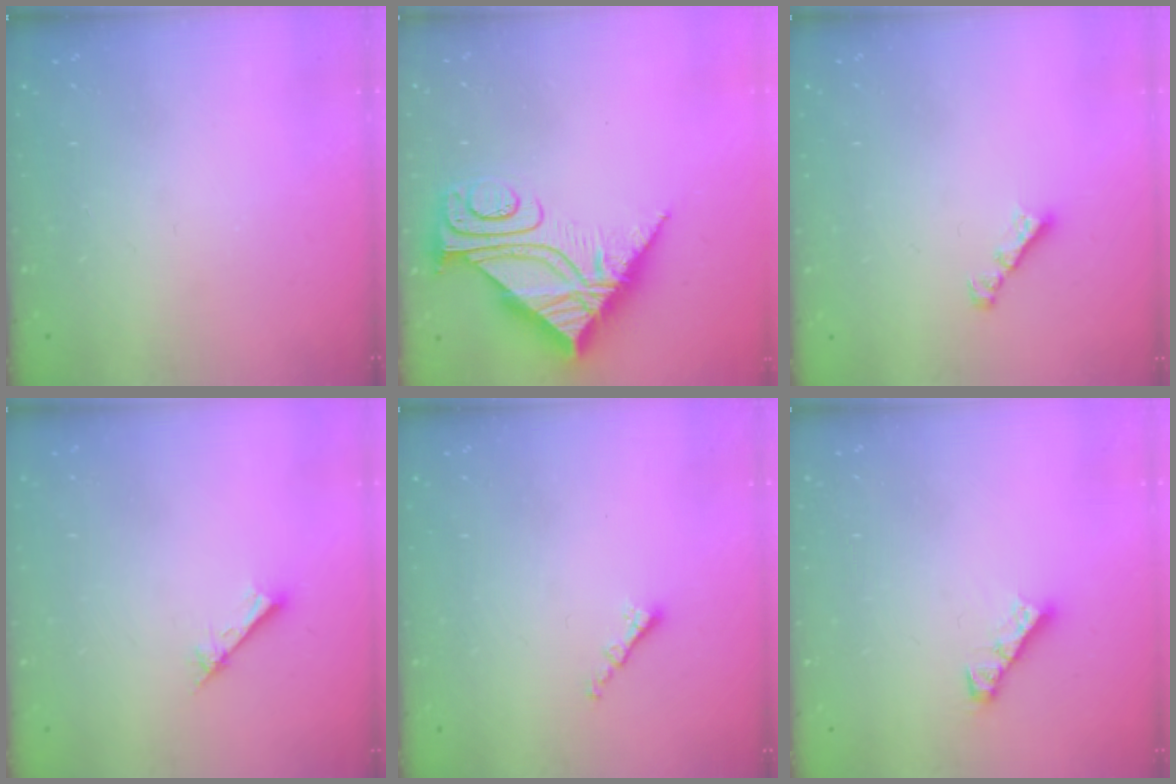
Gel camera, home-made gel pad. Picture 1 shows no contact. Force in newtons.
{"total": 11.4, "press": 11.3, "slide": 1.0}
{"total": 1.8, "press": 1.7, "slide": 0.7}
{"total": 1.7, "press": 1.7, "slide": 0.2}
{"total": 1.3, "press": 1.2, "slide": 0.5}
{"total": 3.7, "press": 3.7, "slide": 0.2}